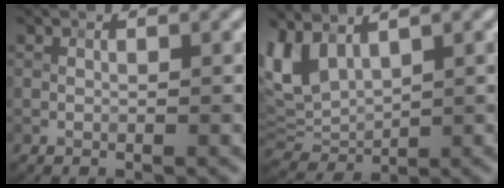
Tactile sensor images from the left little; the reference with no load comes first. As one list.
[{"total": 4.6, "force": [2.1, 2.7, 3.1], "torque": [-0.078, -0.006, 0.042]}]